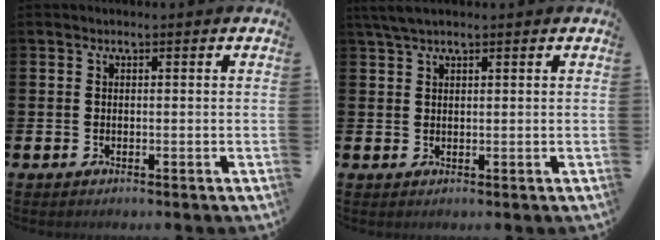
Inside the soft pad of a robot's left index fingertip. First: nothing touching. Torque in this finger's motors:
{"motor_torque": [0.01, -0.16, 0.41, 0.04]}